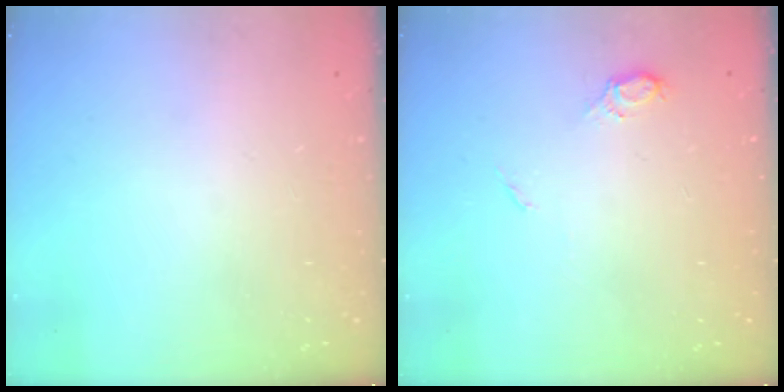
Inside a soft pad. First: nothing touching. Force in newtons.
{"total": 5.8, "press": 5.8, "slide": 0.6}